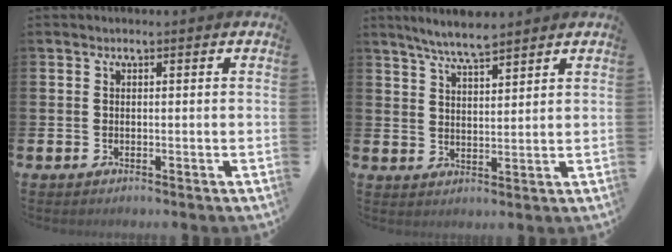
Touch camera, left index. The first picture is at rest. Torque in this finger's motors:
{"motor_torque": [0.40, -0.40, 0.37, 0.05]}